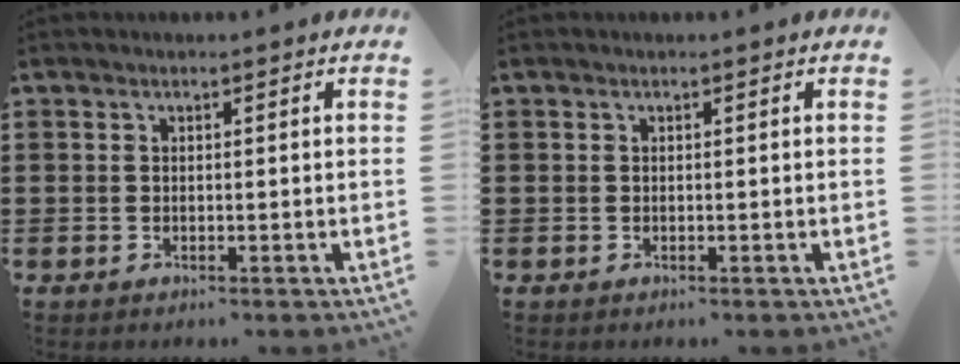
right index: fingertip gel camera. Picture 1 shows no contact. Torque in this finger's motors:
{"motor_torque": [0.05, 0.05, 0.00, 0.00]}